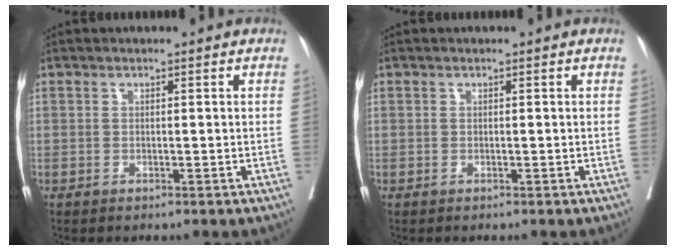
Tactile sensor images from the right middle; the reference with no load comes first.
{"total": 0.0}